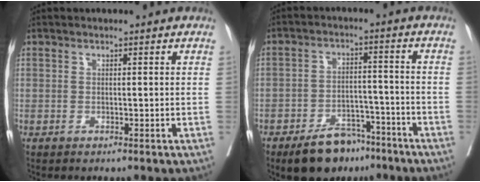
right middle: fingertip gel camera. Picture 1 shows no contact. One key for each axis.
{"total": 9.4, "fx": -7.1, "fy": 4.6, "fz": 4.2, "tx": -0.063, "ty": 0.002, "tz": -0.115}